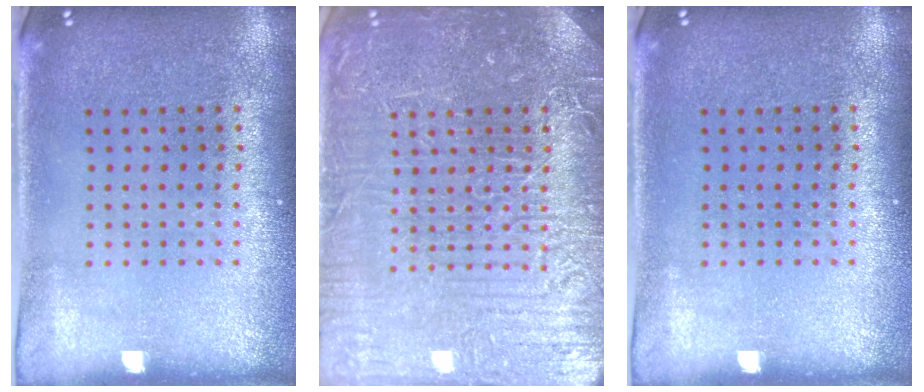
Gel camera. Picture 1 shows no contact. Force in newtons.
{"total": 7.5, "press": 7.4, "slide": 0.9}
{"total": 0.0}